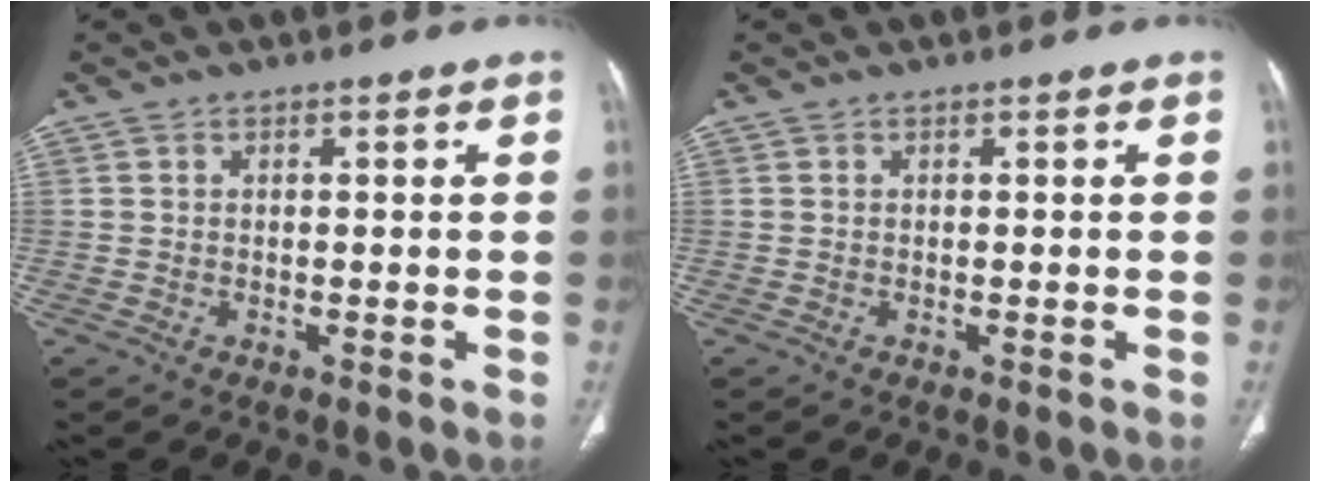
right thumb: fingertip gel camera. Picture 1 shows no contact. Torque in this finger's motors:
{"motor_torque": [-0.01, 0.01, -0.08, 0.08, 0.00]}